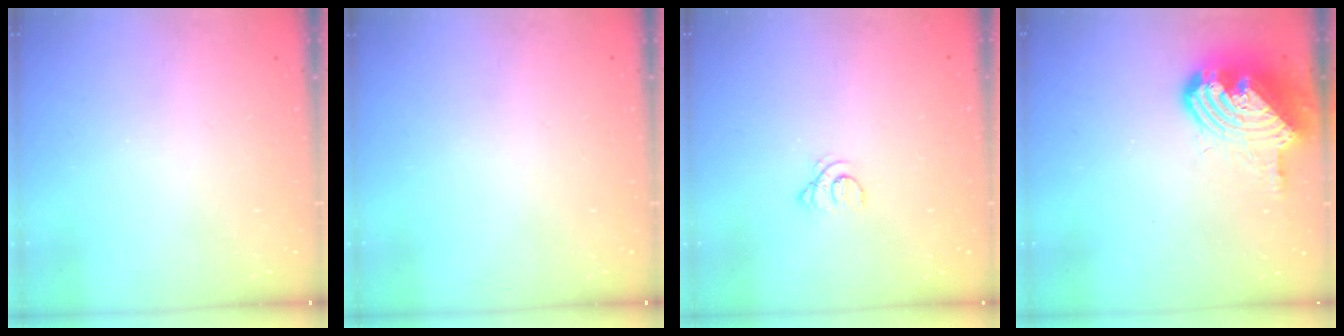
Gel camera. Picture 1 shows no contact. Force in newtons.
{"total": 0.0}
{"total": 1.6, "press": 1.6, "slide": 0.2}
{"total": 14.6, "press": 14.5, "slide": 1.9}